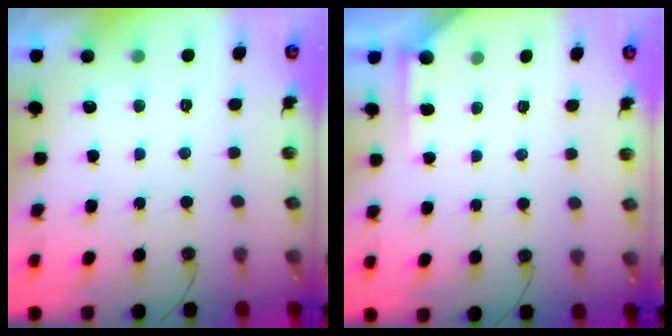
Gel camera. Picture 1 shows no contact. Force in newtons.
{"total": 2.5, "press": 2.5, "slide": 0.3}